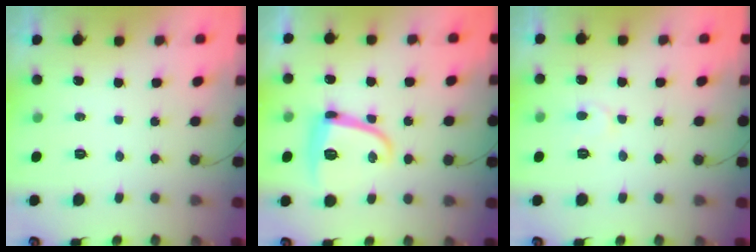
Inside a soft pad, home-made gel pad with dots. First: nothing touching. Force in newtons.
{"total": 11.1, "press": 11.1, "slide": 0.8}
{"total": 4.6, "press": 4.6, "slide": 0.4}